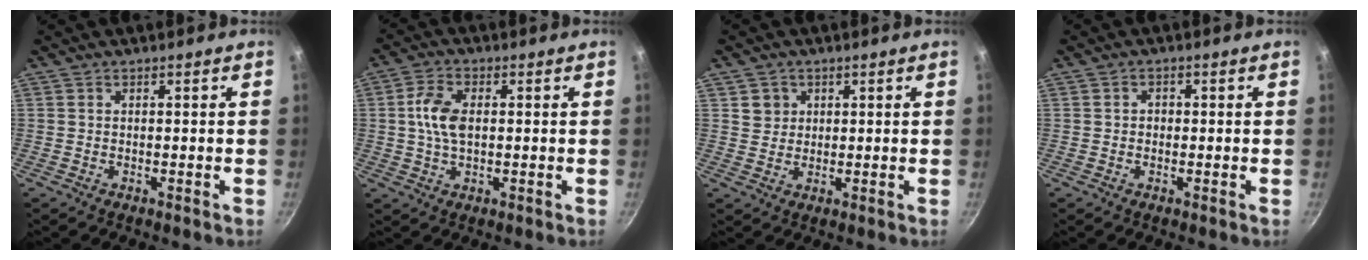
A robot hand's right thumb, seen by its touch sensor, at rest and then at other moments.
{"total": 6.9, "force": [0.6, 4.0, 5.5], "torque": [-0.102, 0.011, 0.008]}
{"total": 3.4, "force": [1.2, 3.2, 0.6], "torque": [0.012, 0.006, 0.019]}
{"total": 1.4, "force": [-0.1, 1.2, 0.6], "torque": [-0.006, 0.004, -0.003]}